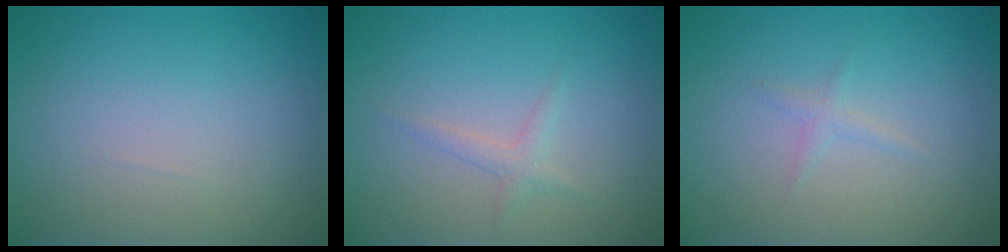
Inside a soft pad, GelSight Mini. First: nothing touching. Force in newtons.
{"total": 1.2, "press": 1.2, "slide": 0.1}
{"total": 0.9, "press": 0.9, "slide": 0.0}